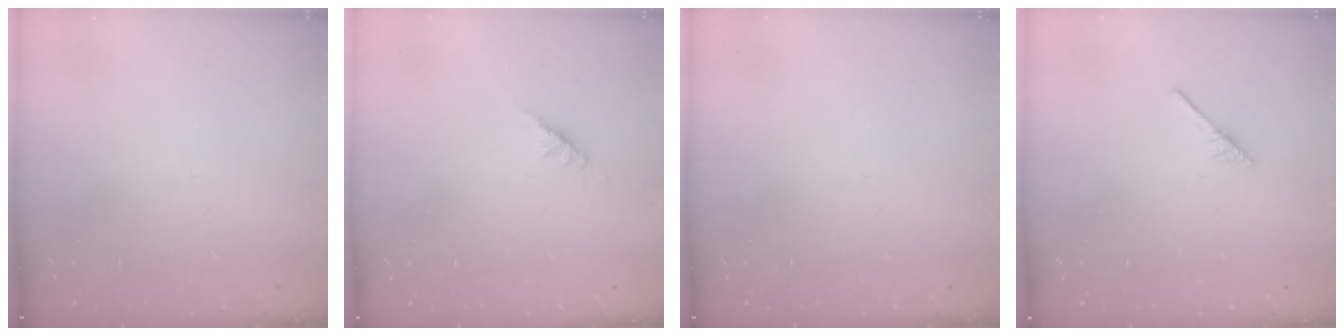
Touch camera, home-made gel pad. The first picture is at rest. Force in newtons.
{"total": 2.6, "press": 2.6, "slide": 0.5}
{"total": 0.0}
{"total": 2.9, "press": 2.9, "slide": 0.3}